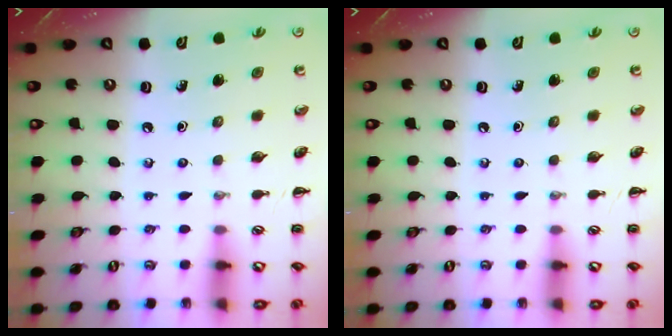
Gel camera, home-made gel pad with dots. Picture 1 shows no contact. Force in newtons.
{"total": 0.0}